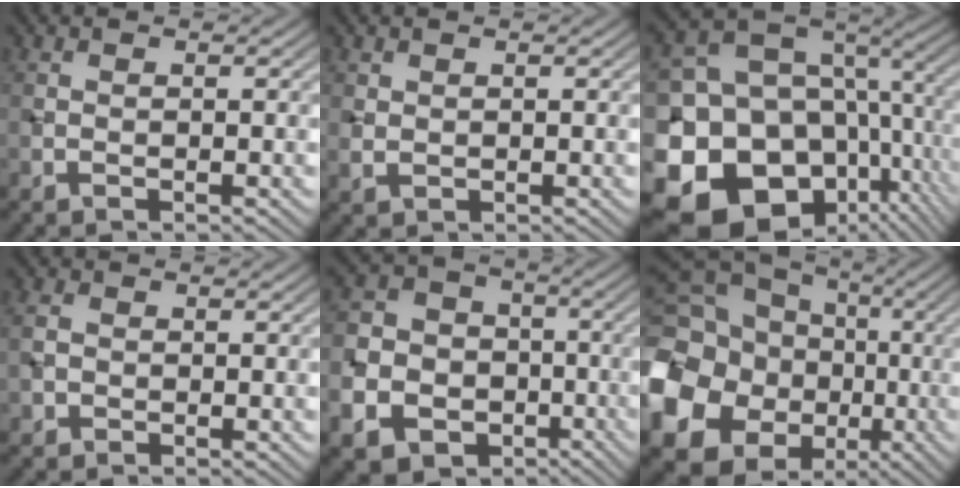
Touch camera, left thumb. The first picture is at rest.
{"total": 1.1, "force": [0.5, 0.9, 0.5], "torque": [-0.013, -0.002, 0.014]}
{"total": 21.0, "force": [-6.9, 16.0, 11.7], "torque": [-0.278, -0.025, -0.074]}
{"total": 2.4, "force": [-0.4, 2.1, 1.2], "torque": [-0.031, -0.001, -0.010]}
{"total": 14.8, "force": [-5.9, 12.6, 5.1], "torque": [-0.156, -0.051, -0.112]}
{"total": 22.7, "force": [-3.9, 19.9, 10.2], "torque": [-0.266, -0.034, -0.082]}